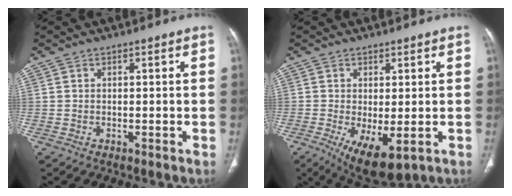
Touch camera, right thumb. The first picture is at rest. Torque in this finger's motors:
{"motor_torque": [0.10, 0.59, -0.10, -0.01, 0.08]}